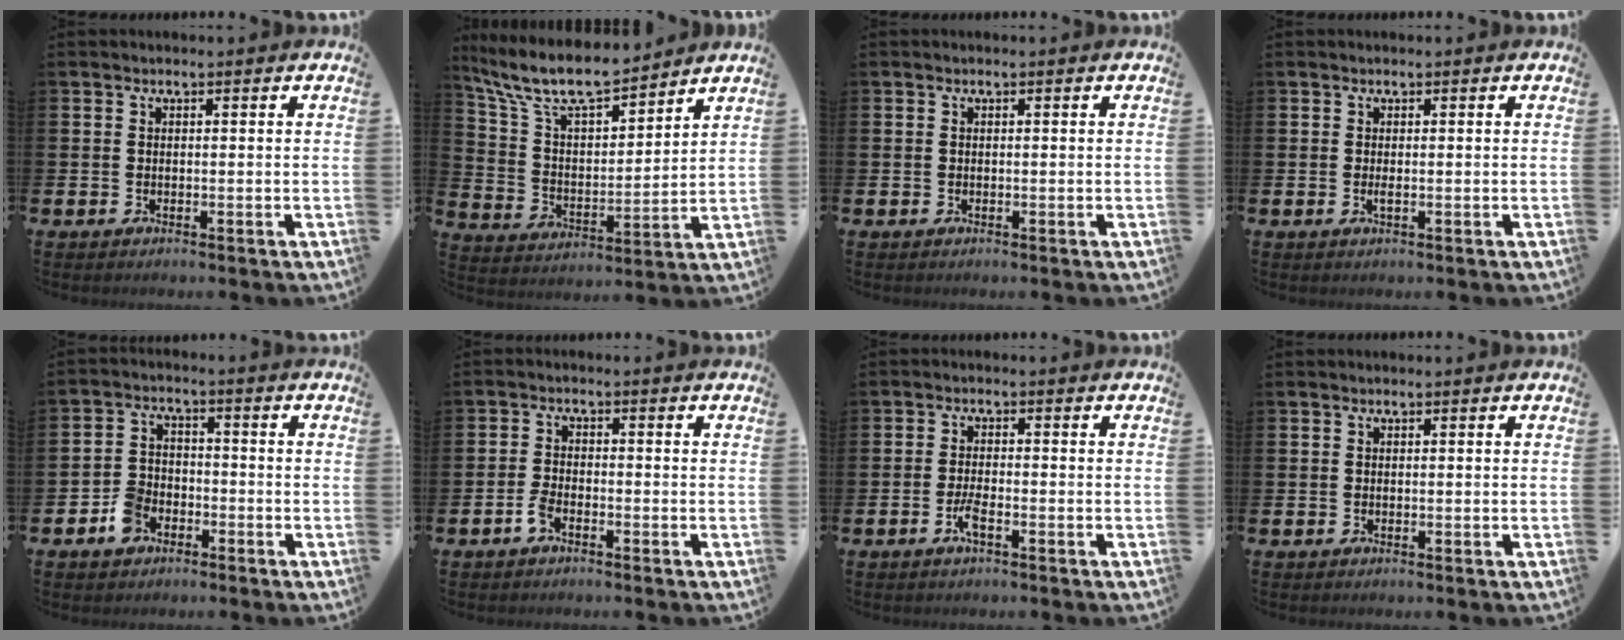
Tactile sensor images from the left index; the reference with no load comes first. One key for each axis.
{"total": 10.3, "fx": 9.2, "fy": 2.4, "fz": 4.0, "tx": -0.121, "ty": -0.052, "tz": 0.165}
{"total": 0.0}
{"total": 0.6, "fx": 0.0, "fy": 0.0, "fz": 0.6, "tx": -0.016, "ty": 0.000, "tz": 0.001}
{"total": 4.3, "fx": -2.8, "fy": 2.8, "fz": 1.6, "tx": -0.042, "ty": 0.012, "tz": -0.054}
{"total": 2.4, "fx": -1.6, "fy": 0.9, "fz": 1.5, "tx": -0.035, "ty": 0.008, "tz": -0.029}
{"total": 2.4, "fx": -1.2, "fy": 0.5, "fz": 2.0, "tx": -0.050, "ty": 0.002, "tz": -0.024}
{"total": 0.0}